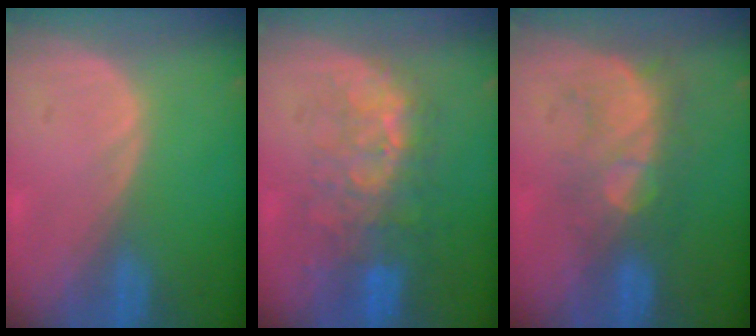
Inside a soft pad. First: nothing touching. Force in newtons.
{"total": 9.9, "press": 8.6, "slide": 4.9}
{"total": 8.6, "press": 7.6, "slide": 4.0}